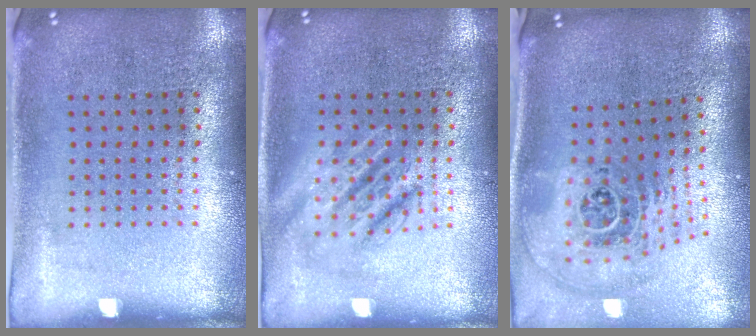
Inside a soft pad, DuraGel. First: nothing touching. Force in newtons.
{"total": 1.7, "press": 1.7, "slide": 0.3}
{"total": 2.8, "press": 1.9, "slide": 2.1}